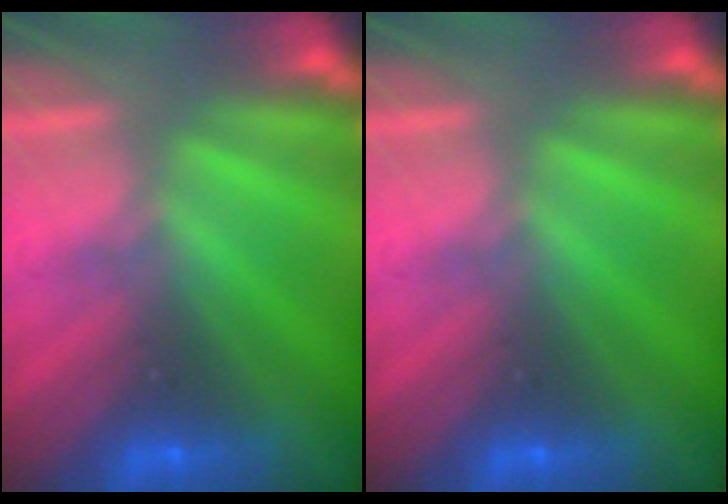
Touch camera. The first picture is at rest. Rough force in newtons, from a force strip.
{"total": 0.0}